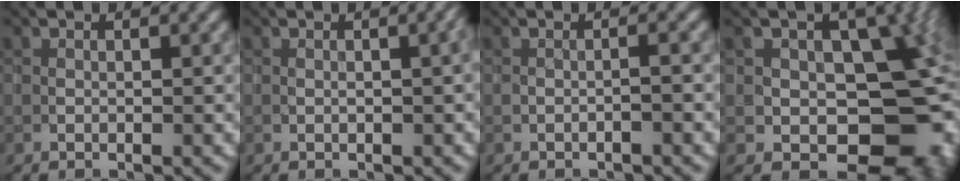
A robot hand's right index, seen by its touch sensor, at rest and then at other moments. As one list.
[{"total": 1.7, "force": [0.2, 0.4, 1.7], "torque": [-0.026, 0.005, 0.004]}, {"total": 0.8, "force": [-0.5, 0.0, 0.6], "torque": [-0.011, 0.002, -0.010]}, {"total": 13.0, "force": [-0.2, 8.9, 9.6], "torque": [-0.102, -0.001, -0.006]}]